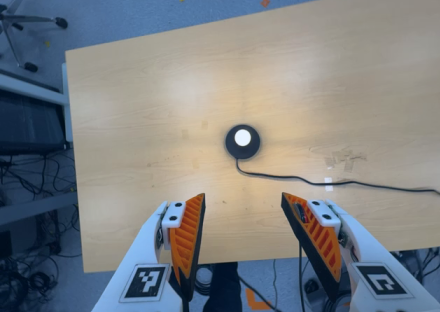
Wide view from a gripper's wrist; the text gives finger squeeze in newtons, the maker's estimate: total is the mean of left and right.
{"total": 0.0}